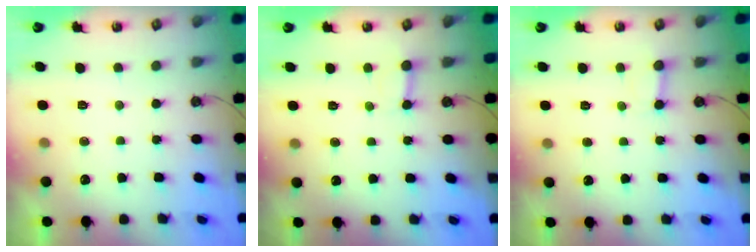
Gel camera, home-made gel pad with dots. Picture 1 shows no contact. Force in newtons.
{"total": 2.8, "press": 2.8, "slide": 0.4}
{"total": 3.7, "press": 3.6, "slide": 0.5}